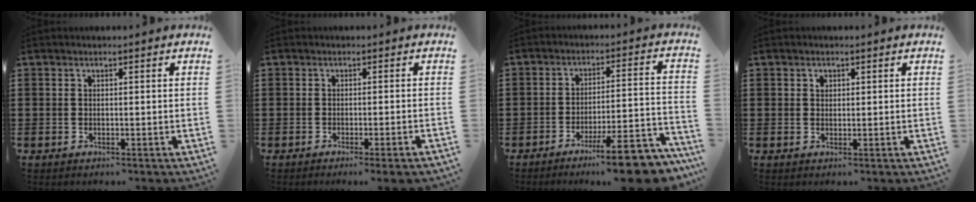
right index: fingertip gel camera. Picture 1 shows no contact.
{"total": 1.3, "force": [-1.0, -0.3, 0.8], "torque": [-0.014, -0.003, -0.018]}
{"total": 10.3, "force": [-8.2, 1.0, 6.2], "torque": [-0.084, 0.020, -0.147]}
{"total": 1.0, "force": [0.4, 0.7, 0.5], "torque": [-0.011, 0.003, 0.008]}